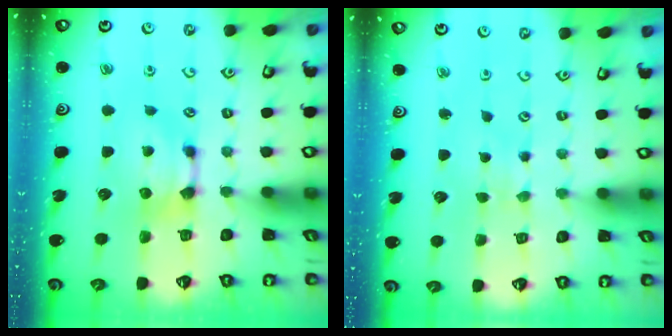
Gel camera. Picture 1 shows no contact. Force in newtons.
{"total": 3.2, "press": 3.2, "slide": 0.1}